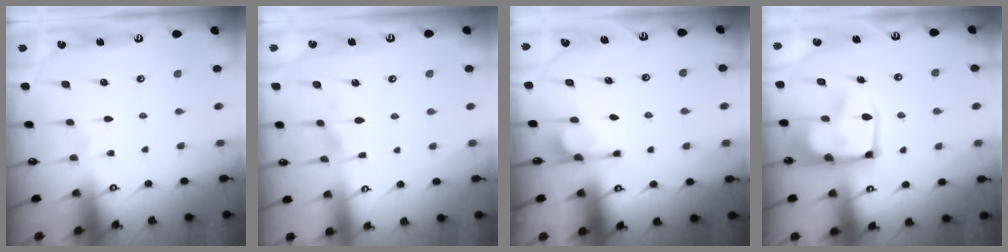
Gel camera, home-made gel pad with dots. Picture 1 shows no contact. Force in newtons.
{"total": 2.3, "press": 2.1, "slide": 1.1}
{"total": 3.1, "press": 3.1, "slide": 0.6}
{"total": 15.2, "press": 15.1, "slide": 1.4}